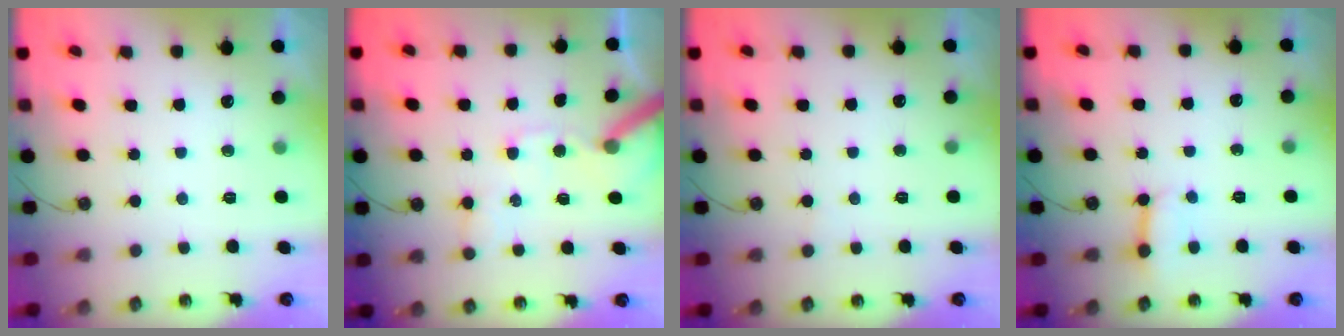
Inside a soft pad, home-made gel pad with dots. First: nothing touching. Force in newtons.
{"total": 11.1, "press": 11.0, "slide": 1.5}
{"total": 2.5, "press": 2.5, "slide": 0.3}
{"total": 3.0, "press": 2.9, "slide": 0.4}